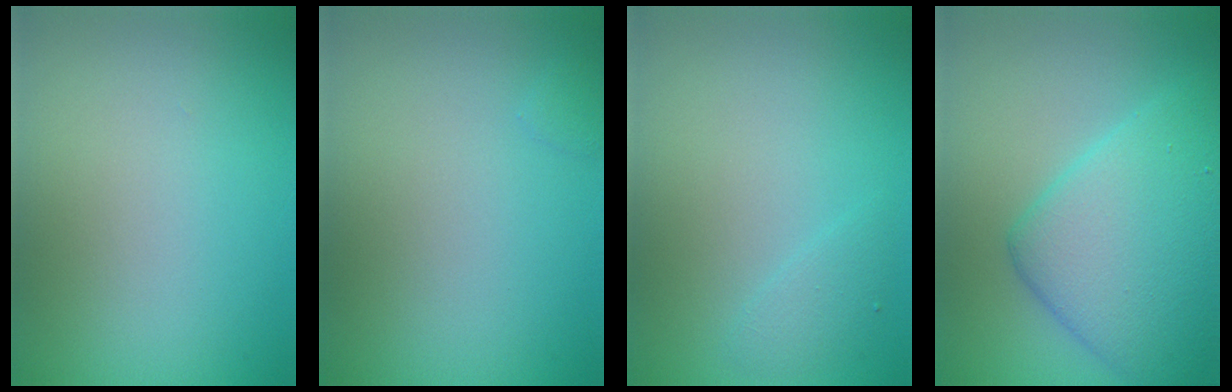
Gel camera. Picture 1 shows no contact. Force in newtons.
{"total": 0.5, "press": 0.5, "slide": 0.0}
{"total": 1.2, "press": 1.2, "slide": 0.1}
{"total": 7.9, "press": 7.9, "slide": 0.2}